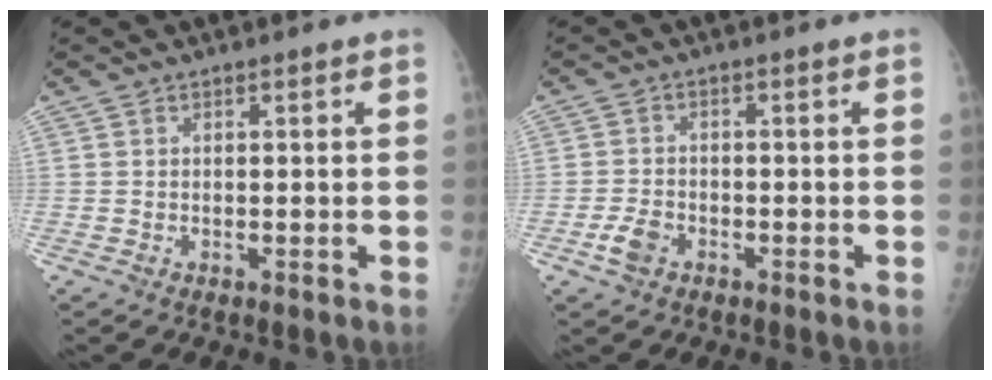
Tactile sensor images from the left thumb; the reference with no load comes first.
{"total": 3.6, "force": [-1.9, 2.3, 1.9], "torque": [-0.035, 0.010, -0.036]}